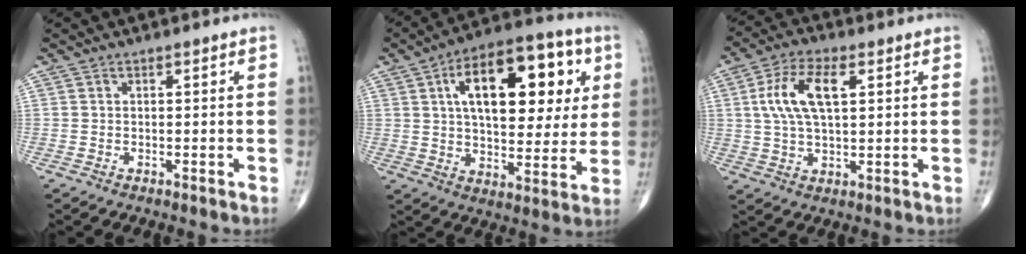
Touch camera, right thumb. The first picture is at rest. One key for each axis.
{"total": 23.0, "fx": 6.7, "fy": 11.6, "fz": 18.6, "tx": -0.242, "ty": 0.001, "tz": 0.096}
{"total": 10.6, "fx": 2.7, "fy": 4.8, "fz": 9.0, "tx": -0.183, "ty": 0.008, "tz": 0.050}